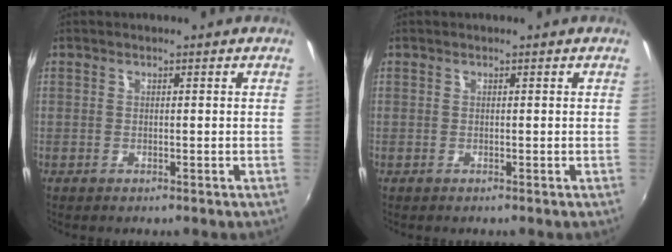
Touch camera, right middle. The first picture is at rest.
{"total": 0.0}